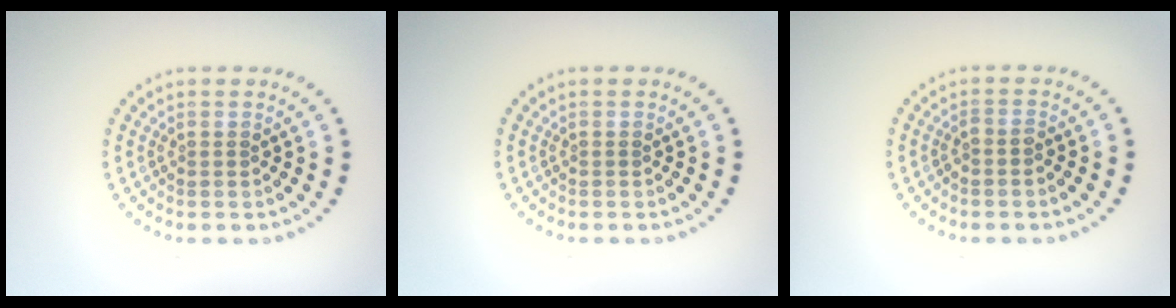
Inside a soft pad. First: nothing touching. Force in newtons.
{"total": 0.0}
{"total": 0.7, "press": 0.5, "slide": 0.4}